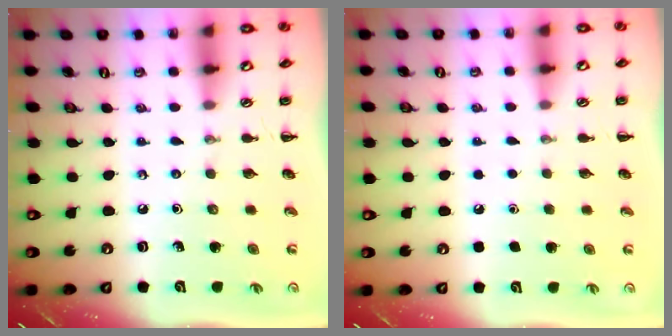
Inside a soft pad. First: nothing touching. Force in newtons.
{"total": 1.6, "press": 1.6, "slide": 0.1}